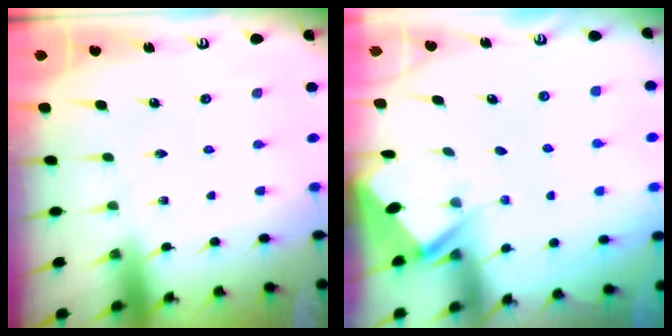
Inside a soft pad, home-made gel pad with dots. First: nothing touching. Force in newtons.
{"total": 2.8, "press": 2.8, "slide": 0.3}